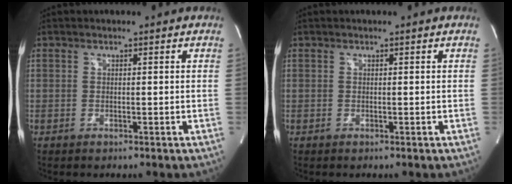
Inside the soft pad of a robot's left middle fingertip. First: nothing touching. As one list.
[{"total": 0.0}]